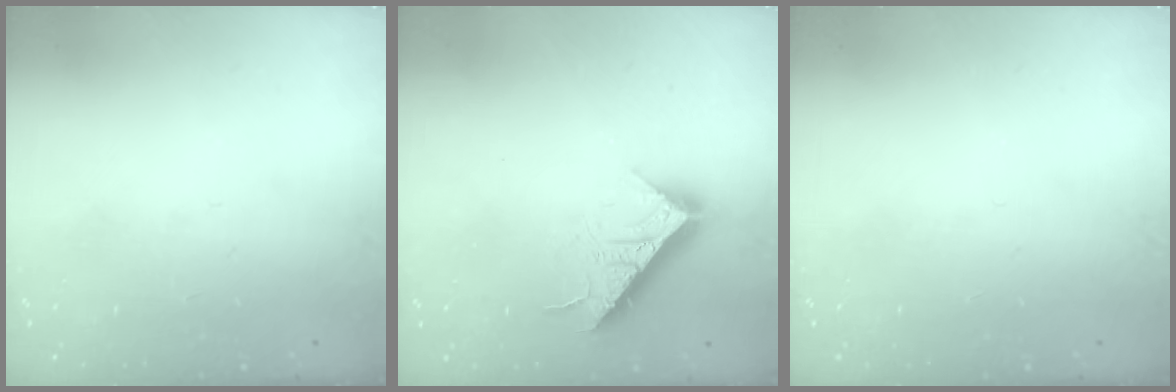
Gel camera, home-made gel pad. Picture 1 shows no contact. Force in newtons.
{"total": 14.2, "press": 14.1, "slide": 0.5}
{"total": 0.0}